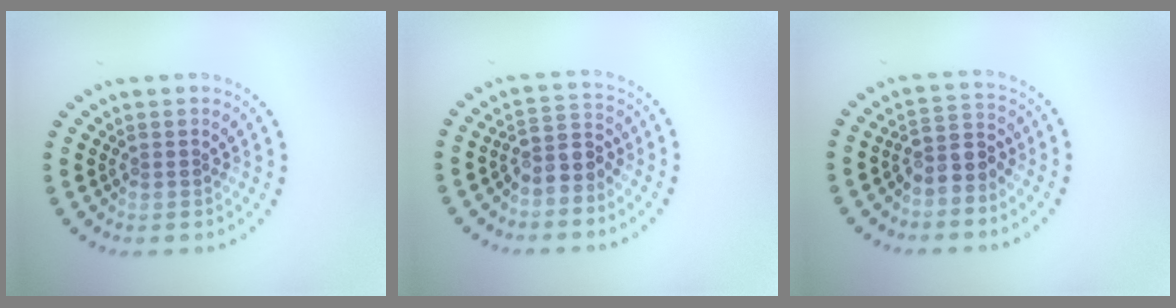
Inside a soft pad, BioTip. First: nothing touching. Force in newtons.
{"total": 2.6, "press": 2.1, "slide": 1.5}
{"total": 2.6, "press": 2.1, "slide": 1.5}